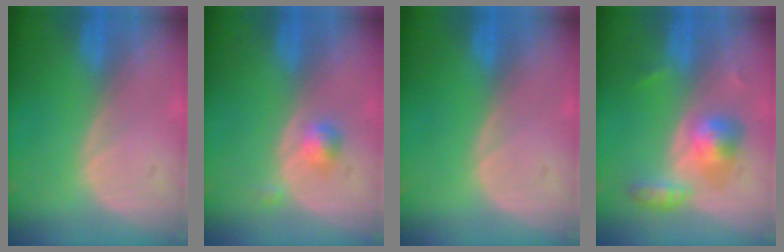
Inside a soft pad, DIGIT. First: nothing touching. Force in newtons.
{"total": 2.4, "press": 2.1, "slide": 1.1}
{"total": 0.0}
{"total": 5.6, "press": 5.3, "slide": 1.6}